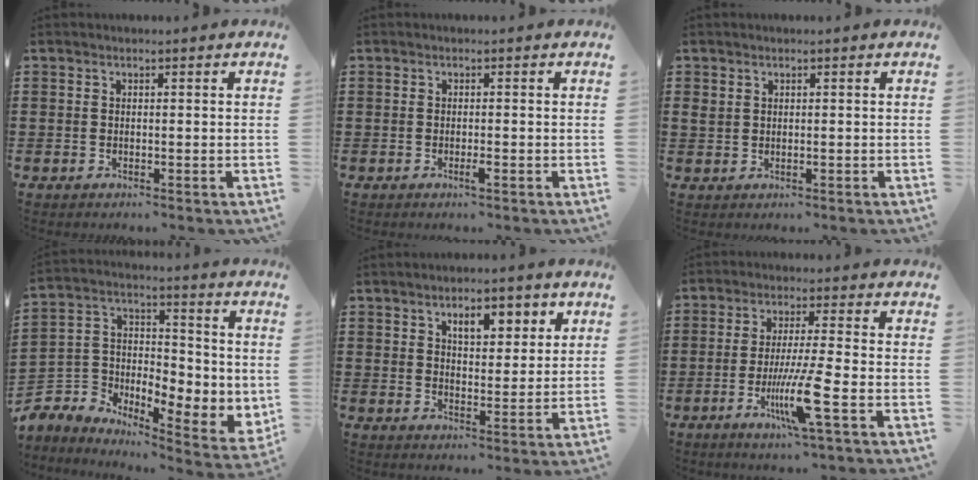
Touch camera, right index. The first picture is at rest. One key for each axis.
{"total": 1.1, "fx": -0.6, "fy": 0.1, "fz": 1.0, "tx": -0.027, "ty": -0.008, "tz": -0.011}
{"total": 1.1, "fx": 0.6, "fy": 0.8, "fz": 0.5, "tx": -0.011, "ty": 0.004, "tz": 0.011}
{"total": 4.8, "fx": -1.6, "fy": 4.0, "fz": 2.0, "tx": -0.065, "ty": -0.027, "tz": -0.031}
{"total": 5.3, "fx": 2.8, "fy": 2.5, "fz": 3.7, "tx": -0.053, "ty": -0.003, "tz": 0.039}
{"total": 9.3, "fx": -3.5, "fy": 0.3, "fz": 8.6, "tx": -0.167, "ty": -0.019, "tz": -0.066}